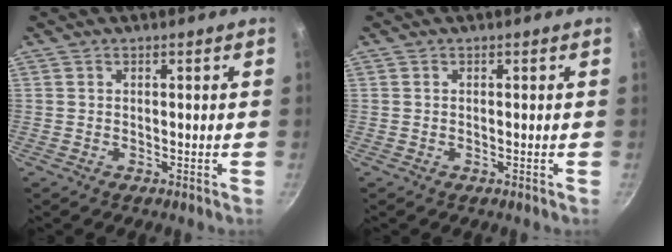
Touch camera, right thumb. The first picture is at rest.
{"total": 0.0}